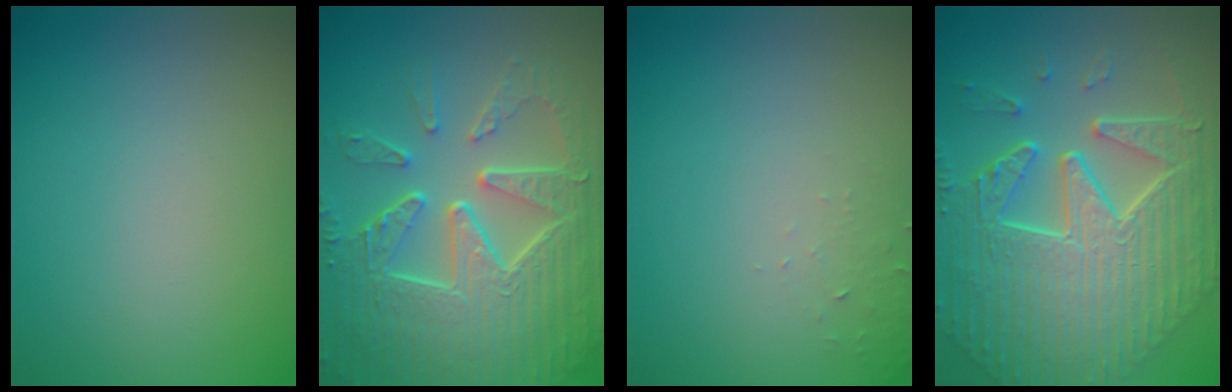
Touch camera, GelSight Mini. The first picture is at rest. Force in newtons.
{"total": 9.6, "press": 6.5, "slide": 7.1}
{"total": 1.0, "press": 0.9, "slide": 0.1}
{"total": 10.6, "press": 7.3, "slide": 7.7}